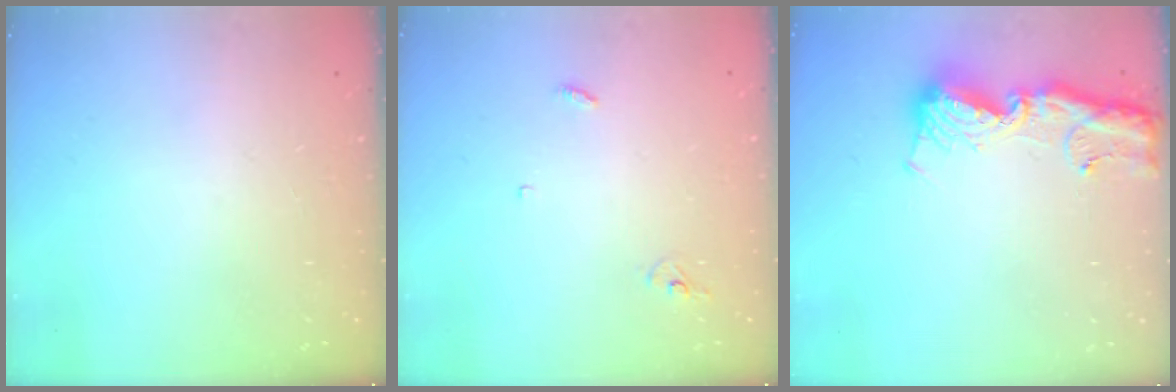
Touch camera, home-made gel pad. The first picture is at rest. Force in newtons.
{"total": 2.9, "press": 2.9, "slide": 0.2}
{"total": 13.2, "press": 13.1, "slide": 1.3}